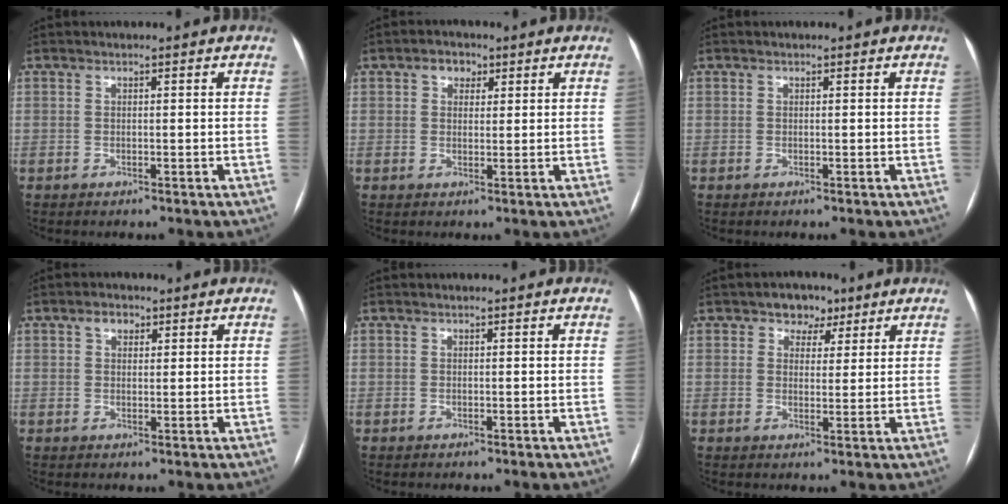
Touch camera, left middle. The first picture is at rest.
{"total": 2.8, "force": [1.4, 2.1, 1.3], "torque": [-0.021, 0.012, 0.022]}
{"total": 0.0}
{"total": 2.3, "force": [1.2, 1.6, 1.1], "torque": [-0.022, 0.009, 0.021]}
{"total": 0.0}
{"total": 4.2, "force": [2.5, 3.0, 1.4], "torque": [-0.010, 0.008, 0.035]}